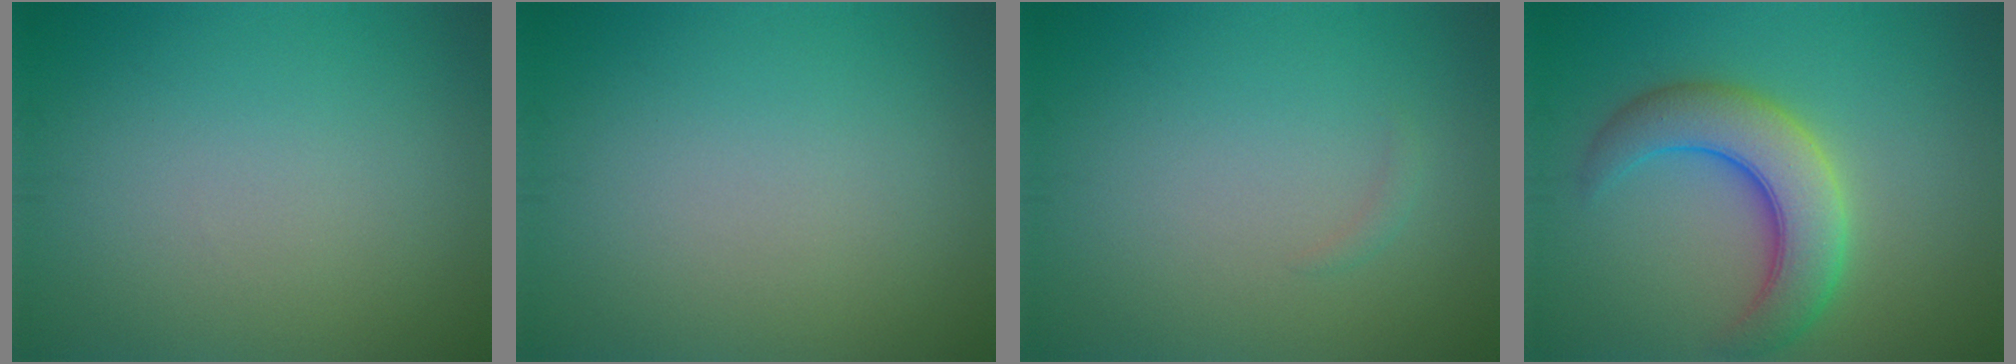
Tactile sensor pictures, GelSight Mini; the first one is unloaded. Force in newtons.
{"total": 0.0}
{"total": 0.6, "press": 0.6, "slide": 0.1}
{"total": 6.6, "press": 6.6, "slide": 0.3}